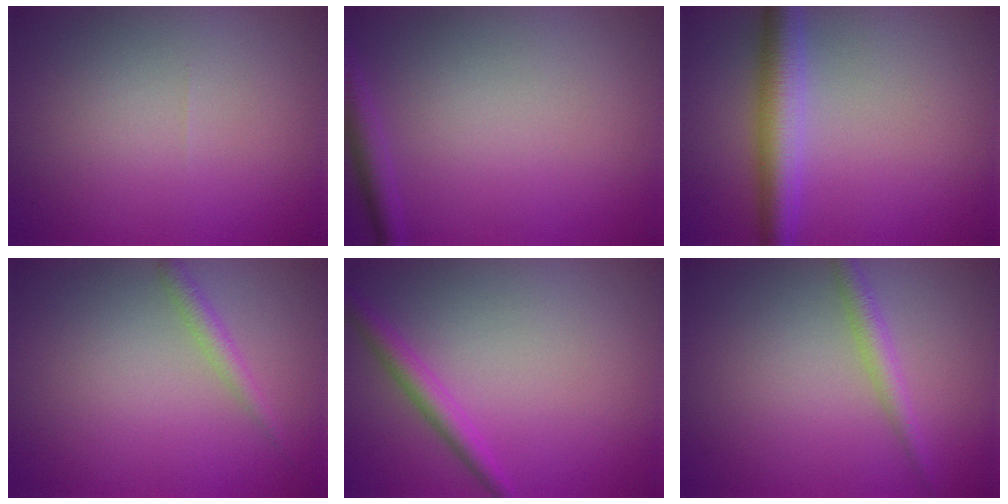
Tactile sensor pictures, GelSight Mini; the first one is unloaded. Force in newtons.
{"total": 1.9, "press": 1.9, "slide": 0.1}
{"total": 4.6, "press": 4.6, "slide": 0.1}
{"total": 1.4, "press": 1.4, "slide": 0.0}
{"total": 2.4, "press": 2.4, "slide": 0.1}
{"total": 2.0, "press": 2.0, "slide": 0.1}